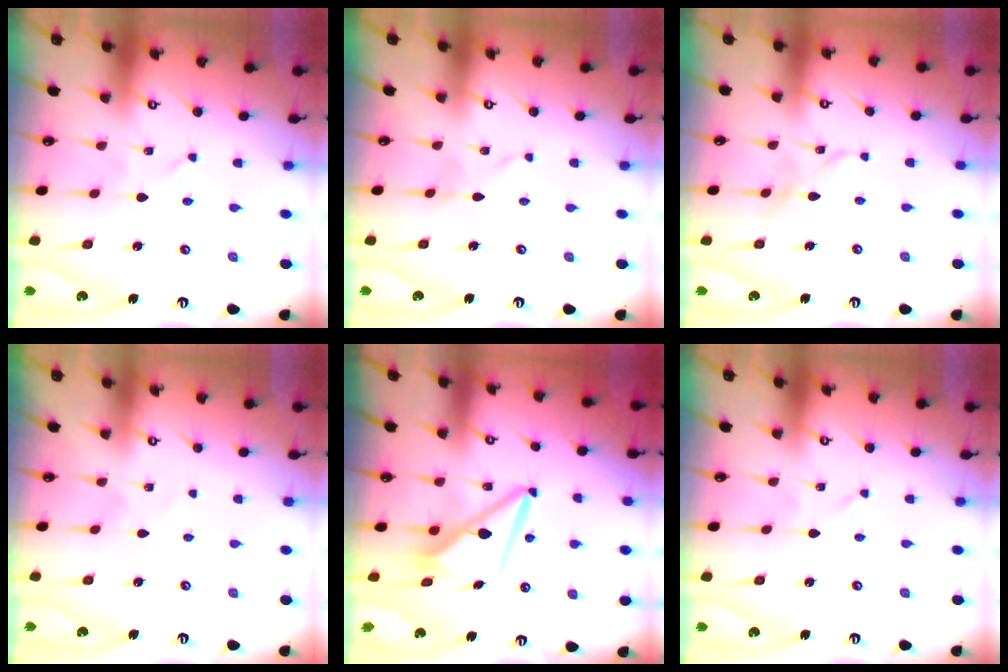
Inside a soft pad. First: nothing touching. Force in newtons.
{"total": 2.6, "press": 2.6, "slide": 0.4}
{"total": 6.4, "press": 6.4, "slide": 0.5}
{"total": 2.2, "press": 2.2, "slide": 0.3}
{"total": 9.8, "press": 9.8, "slide": 0.8}
{"total": 0.0}